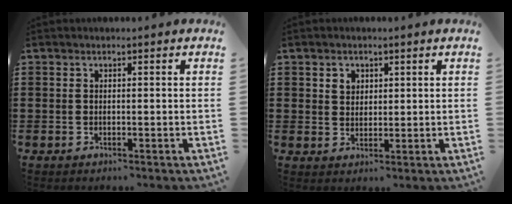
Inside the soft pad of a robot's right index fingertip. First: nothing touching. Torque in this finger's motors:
{"motor_torque": [0.00, 0.00, 0.02, 0.02]}